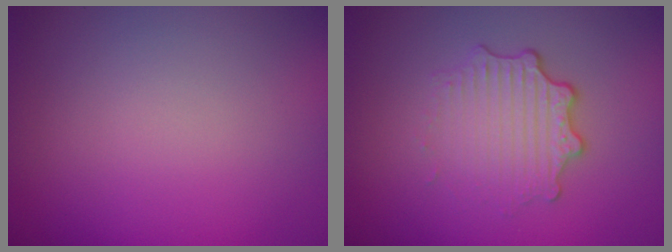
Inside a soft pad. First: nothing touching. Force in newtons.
{"total": 3.2, "press": 2.5, "slide": 2.1}